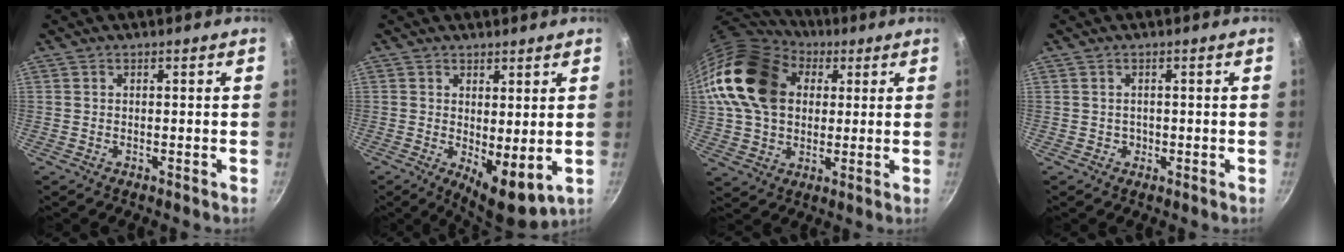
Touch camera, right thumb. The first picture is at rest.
{"total": 7.5, "force": [0.6, 3.1, 6.8], "torque": [-0.088, -0.025, 0.017]}
{"total": 21.9, "force": [5.3, 16.0, 13.9], "torque": [-0.243, 0.022, 0.090]}
{"total": 0.9, "force": [-0.2, 0.9, 0.2], "torque": [0.004, -0.001, 0.001]}